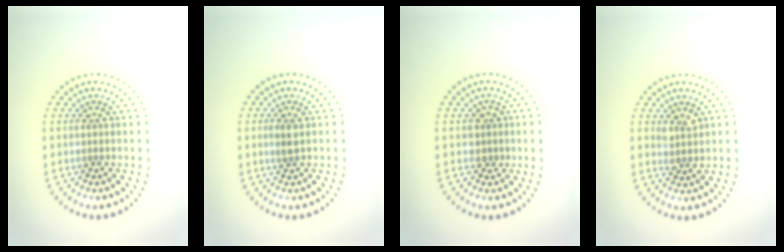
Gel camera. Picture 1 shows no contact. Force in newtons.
{"total": 1.4, "press": 1.3, "slide": 0.4}
{"total": 1.5, "press": 1.3, "slide": 0.7}
{"total": 1.5, "press": 1.4, "slide": 0.7}